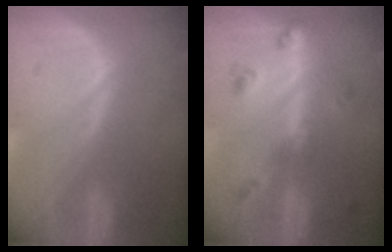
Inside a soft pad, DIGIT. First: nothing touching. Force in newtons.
{"total": 4.8, "press": 4.6, "slide": 1.5}